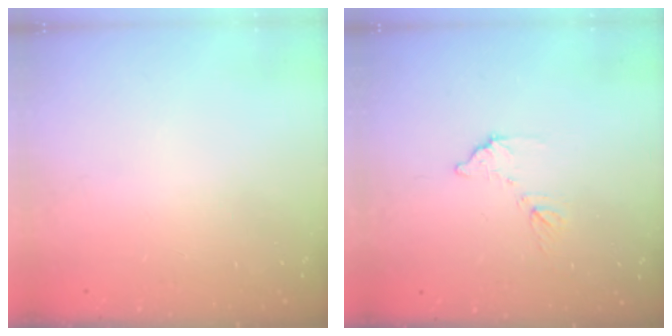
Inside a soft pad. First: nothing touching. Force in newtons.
{"total": 7.2, "press": 7.1, "slide": 0.4}